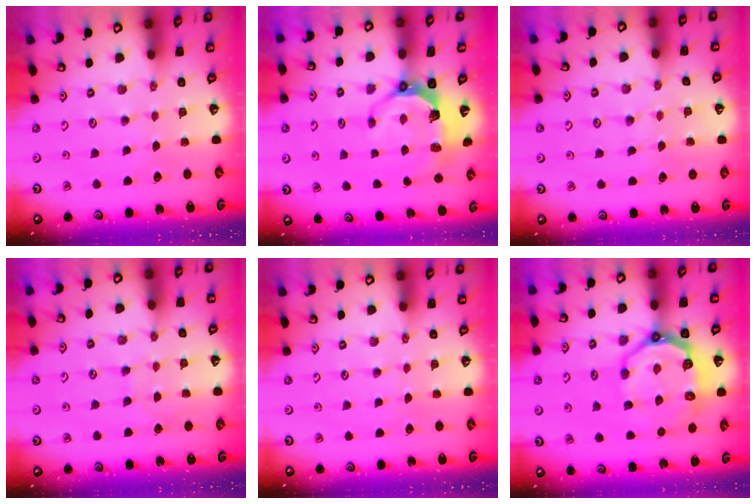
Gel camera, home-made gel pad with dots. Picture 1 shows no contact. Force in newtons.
{"total": 6.0, "press": 4.6, "slide": 3.9}
{"total": 5.8, "press": 5.8, "slide": 0.8}
{"total": 6.5, "press": 6.5, "slide": 0.5}
{"total": 0.0}
{"total": 13.2, "press": 12.6, "slide": 4.2}